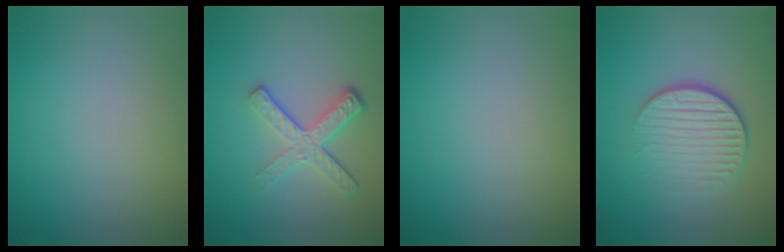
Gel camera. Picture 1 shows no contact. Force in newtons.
{"total": 4.1, "press": 2.7, "slide": 3.0}
{"total": 0.0}
{"total": 4.4, "press": 2.7, "slide": 3.5}